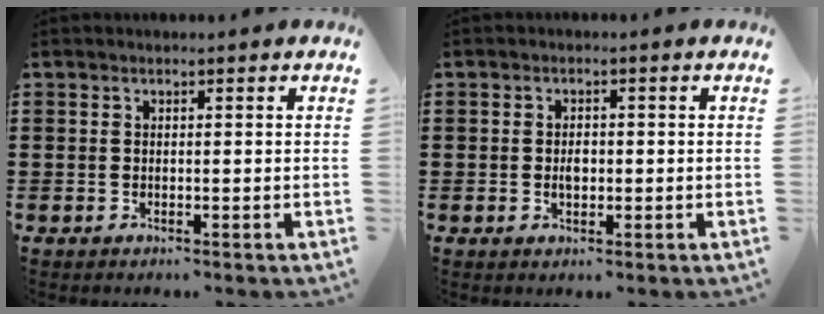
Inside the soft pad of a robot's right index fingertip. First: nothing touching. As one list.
[{"total": 2.0, "force": [-0.2, 1.2, 1.6], "torque": [-0.032, 0.005, -0.005]}]